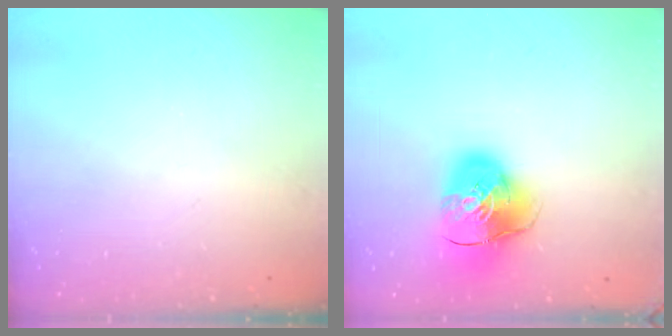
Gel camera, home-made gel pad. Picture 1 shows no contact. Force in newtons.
{"total": 12.1, "press": 11.9, "slide": 1.9}